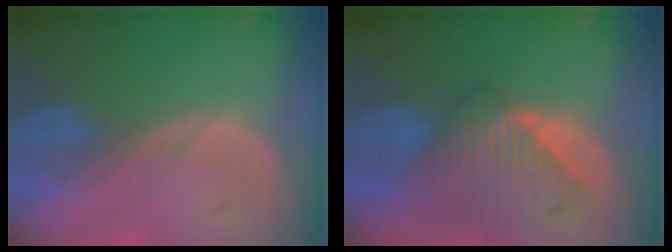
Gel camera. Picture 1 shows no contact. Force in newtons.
{"total": 8.9, "press": 8.0, "slide": 3.7}